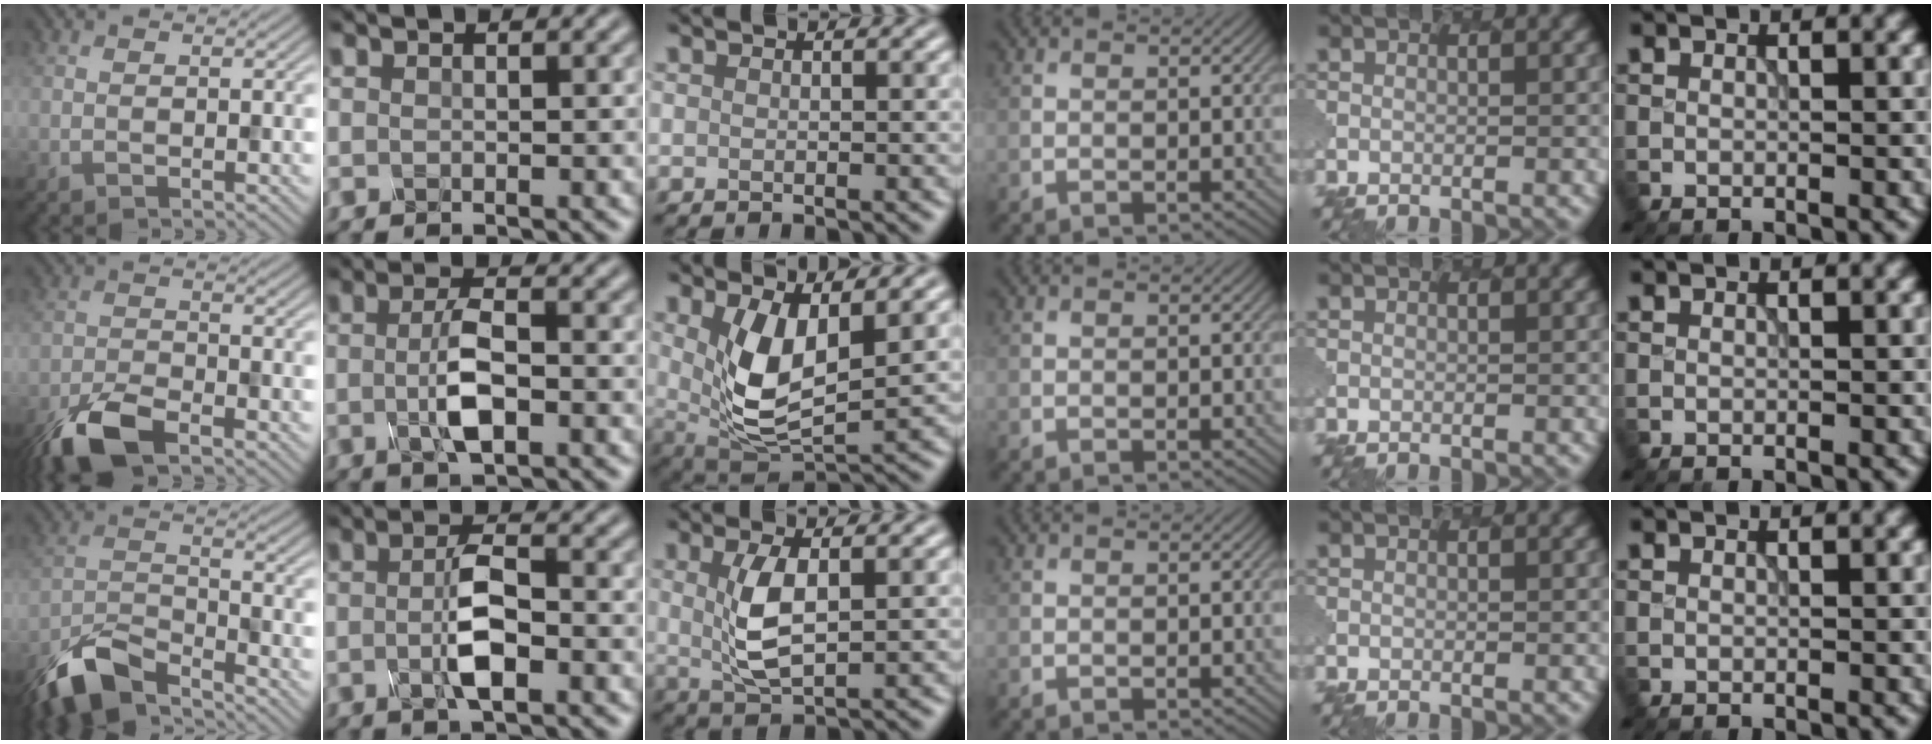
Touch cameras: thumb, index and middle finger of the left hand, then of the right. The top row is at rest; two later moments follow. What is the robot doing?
{"motion": "press", "object": "mechanical pencil"}